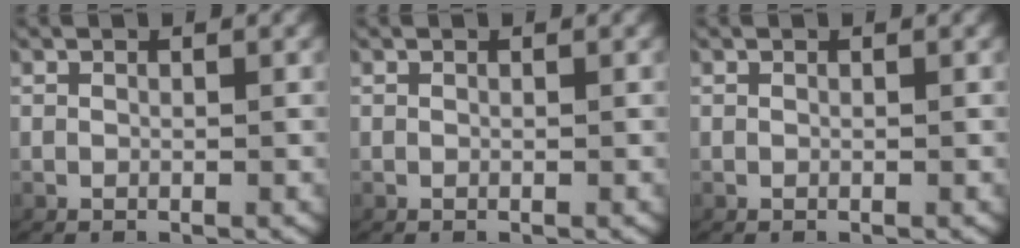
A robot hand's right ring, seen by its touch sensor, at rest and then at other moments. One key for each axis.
{"total": 0.0}
{"total": 0.0}